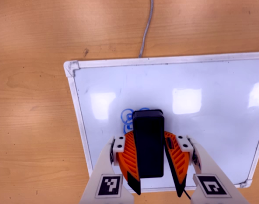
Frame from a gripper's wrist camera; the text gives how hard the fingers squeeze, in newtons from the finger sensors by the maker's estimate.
{"total": 12.6, "left": 13.7, "right": 11.4}